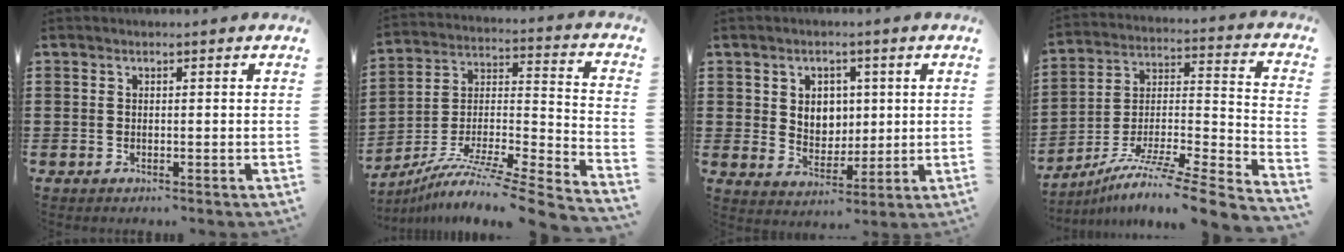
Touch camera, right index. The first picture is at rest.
{"total": 8.1, "force": [-6.4, 0.3, 4.9], "torque": [-0.085, -0.010, -0.132]}
{"total": 4.5, "force": [1.2, 4.1, 1.5], "torque": [-0.032, 0.007, 0.017]}
{"total": 7.5, "force": [-5.7, 0.2, 4.9], "torque": [-0.095, -0.015, -0.120]}